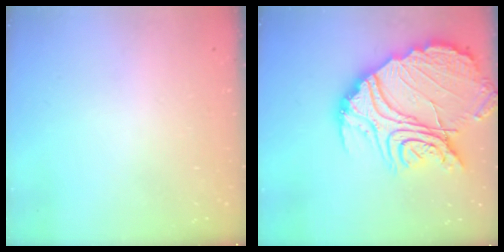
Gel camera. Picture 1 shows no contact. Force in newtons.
{"total": 27.7, "press": 27.6, "slide": 2.4}